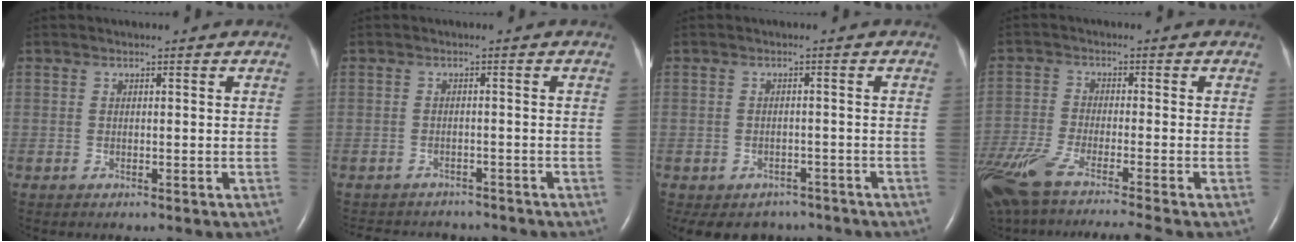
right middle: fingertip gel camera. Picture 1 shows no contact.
{"total": 8.0, "force": [-7.4, 2.8, 1.4], "torque": [-0.026, 0.003, -0.091]}
{"total": 7.8, "force": [-6.3, 4.5, 1.1], "torque": [-0.021, 0.008, -0.076]}
{"total": 15.2, "force": [-12.0, -0.2, 9.3], "torque": [-0.185, -0.044, -0.205]}